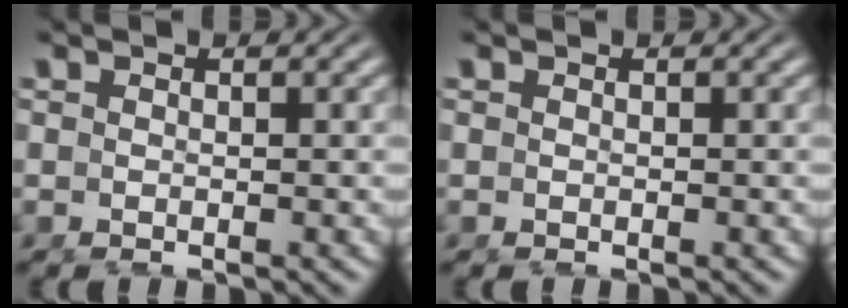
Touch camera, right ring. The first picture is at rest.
{"total": 0.0}